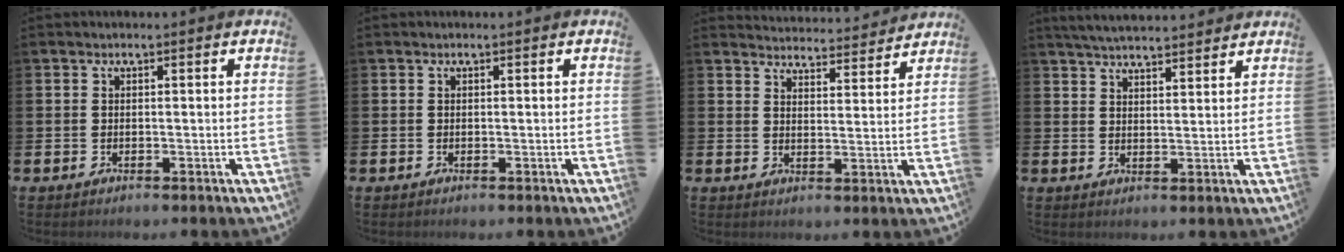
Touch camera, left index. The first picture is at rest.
{"total": 0.0}
{"total": 4.1, "force": [4.1, 0.5, -0.1], "torque": [-0.010, -0.035, 0.071]}
{"total": 4.4, "force": [4.3, 0.3, 0.6], "torque": [-0.021, -0.020, 0.079]}